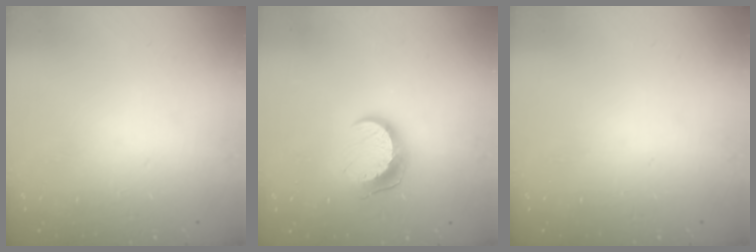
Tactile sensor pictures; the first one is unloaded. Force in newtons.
{"total": 10.3, "press": 10.3, "slide": 0.3}
{"total": 0.0}